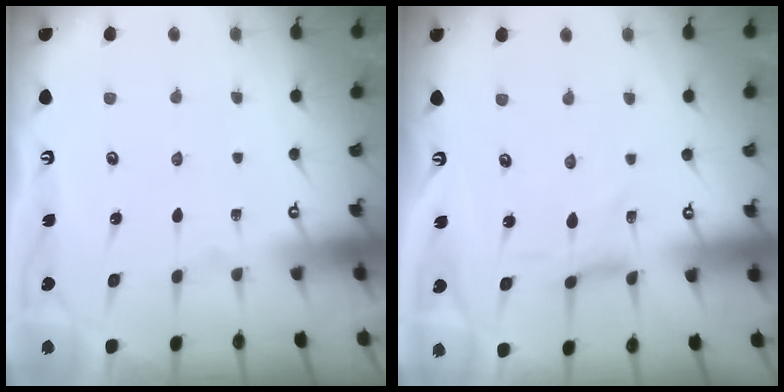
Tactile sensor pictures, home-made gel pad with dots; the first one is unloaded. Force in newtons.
{"total": 0.0}